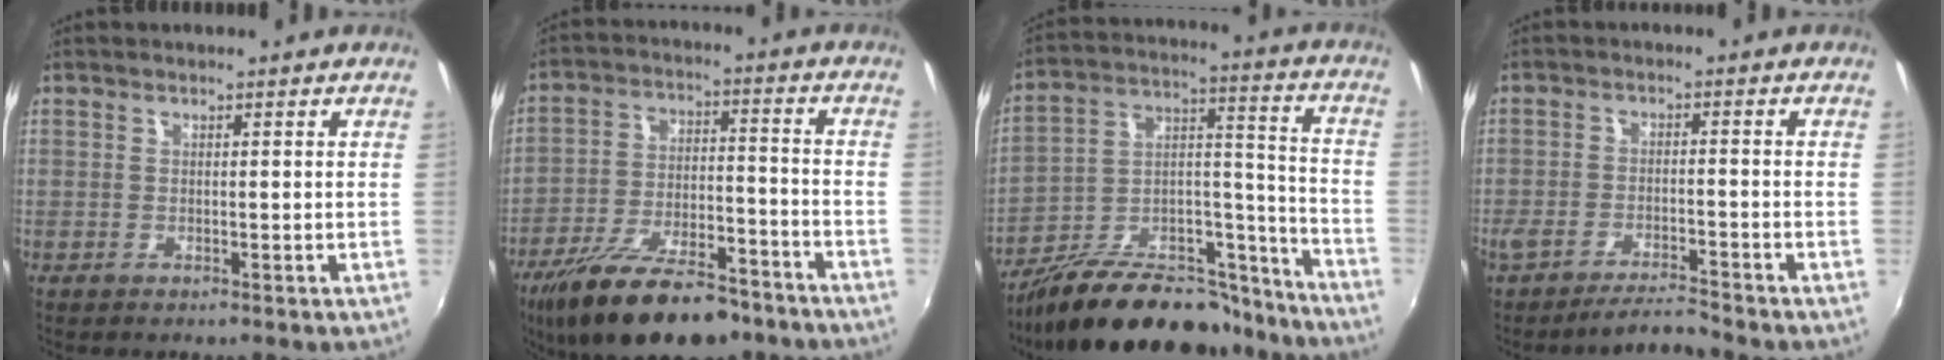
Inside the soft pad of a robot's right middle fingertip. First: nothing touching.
{"total": 20.1, "force": [-15.0, 7.3, 11.2], "torque": [-0.212, -0.022, -0.234]}
{"total": 25.8, "force": [-20.6, 9.7, 12.1], "torque": [-0.193, 0.043, -0.303]}
{"total": 4.7, "force": [-4.6, -0.2, 1.0], "torque": [-0.039, -0.003, -0.085]}